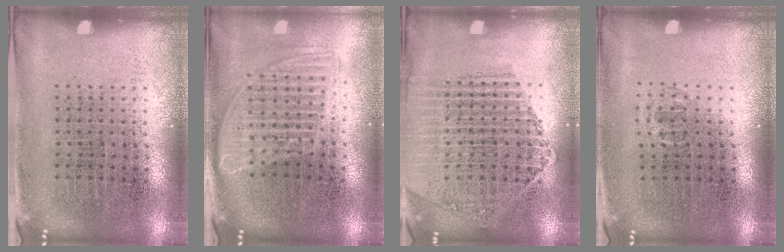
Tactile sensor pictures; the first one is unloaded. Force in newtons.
{"total": 1.7, "press": 1.4, "slide": 1.0}
{"total": 1.7, "press": 1.6, "slide": 0.4}
{"total": 0.6, "press": 0.4, "slide": 0.4}